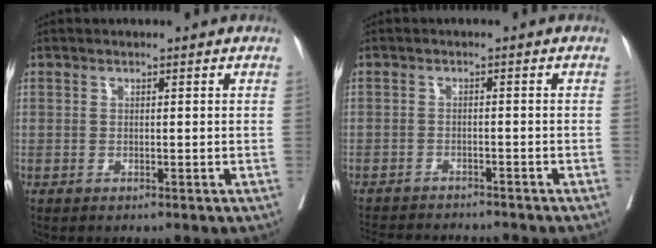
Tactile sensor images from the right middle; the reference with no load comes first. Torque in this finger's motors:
{"motor_torque": [0.21, -0.38, 0.05, 0.01]}